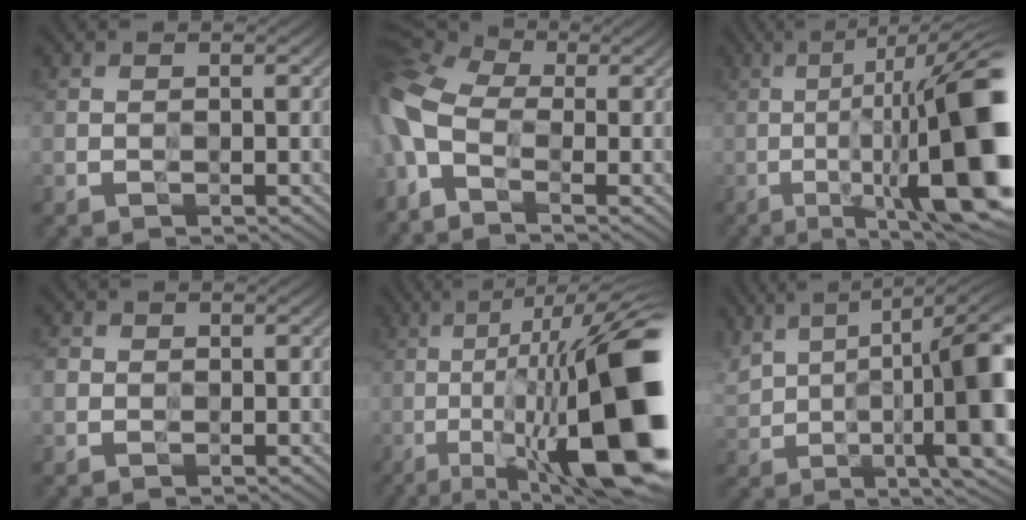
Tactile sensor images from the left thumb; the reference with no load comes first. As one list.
[{"total": 11.5, "force": [-2.8, 6.1, 9.3], "torque": [-0.256, -0.018, -0.060]}, {"total": 18.1, "force": [-3.1, 4.7, 17.2], "torque": [-0.245, 0.021, -0.041]}, {"total": 1.8, "force": [0.1, 1.7, 0.7], "torque": [-0.016, -0.004, 0.002]}, {"total": 18.7, "force": [-5.1, 4.7, 17.3], "torque": [-0.274, 0.016, -0.075]}, {"total": 17.0, "force": [2.3, 5.9, 15.8], "torque": [-0.252, 0.023, 0.057]}]